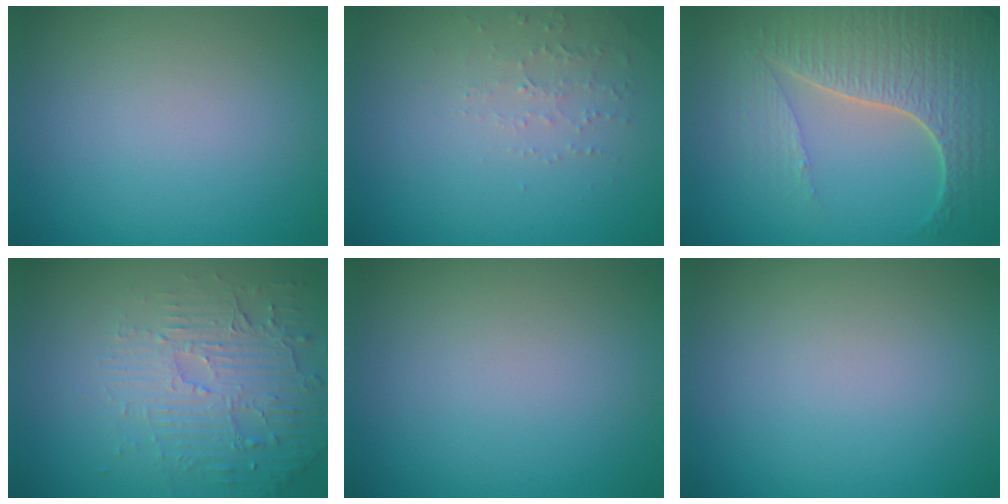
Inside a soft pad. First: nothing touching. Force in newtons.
{"total": 1.5, "press": 1.5, "slide": 0.5}
{"total": 6.4, "press": 5.0, "slide": 4.0}
{"total": 4.6, "press": 3.6, "slide": 2.8}
{"total": 0.0}
{"total": 0.0}